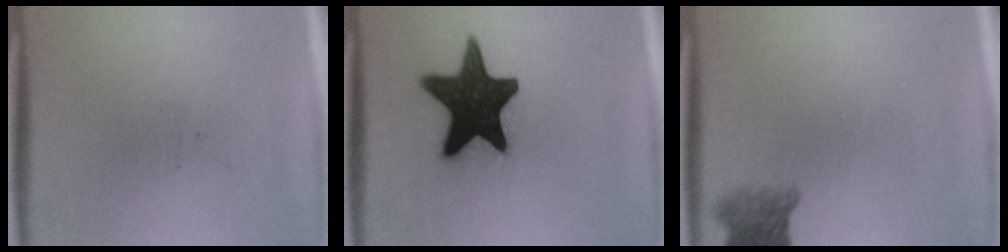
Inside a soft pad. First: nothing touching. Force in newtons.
{"total": 17.9}
{"total": 4.1}